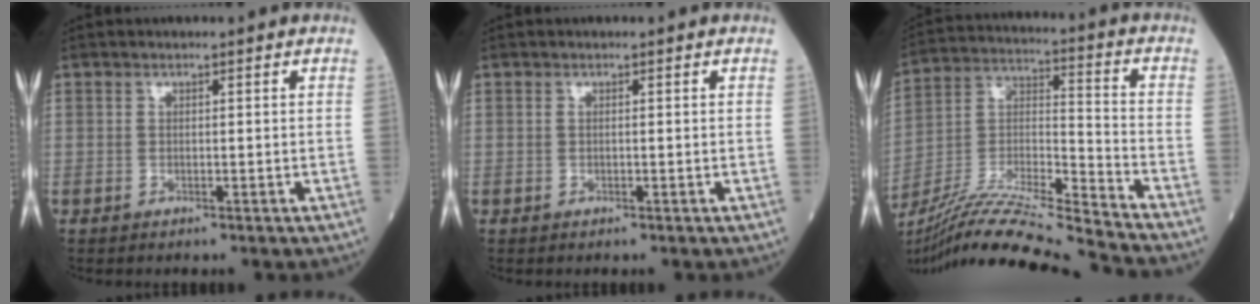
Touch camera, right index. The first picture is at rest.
{"total": 0.0}
{"total": 20.3, "force": [-18.6, -1.7, 8.1], "torque": [-0.169, -0.015, -0.328]}